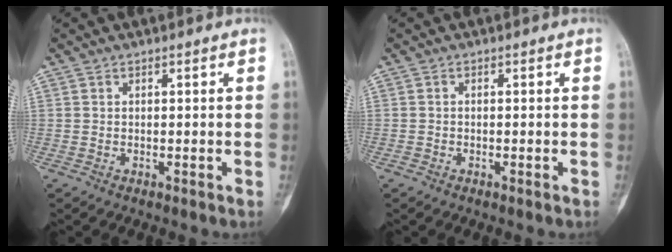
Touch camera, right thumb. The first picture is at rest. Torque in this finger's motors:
{"motor_torque": [0.31, 0.19, 0.19, 0.08, -0.01]}